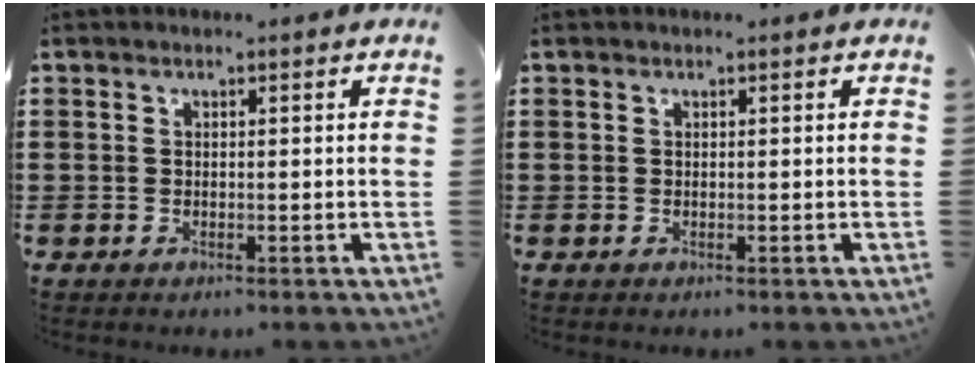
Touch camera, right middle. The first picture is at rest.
{"total": 0.0}